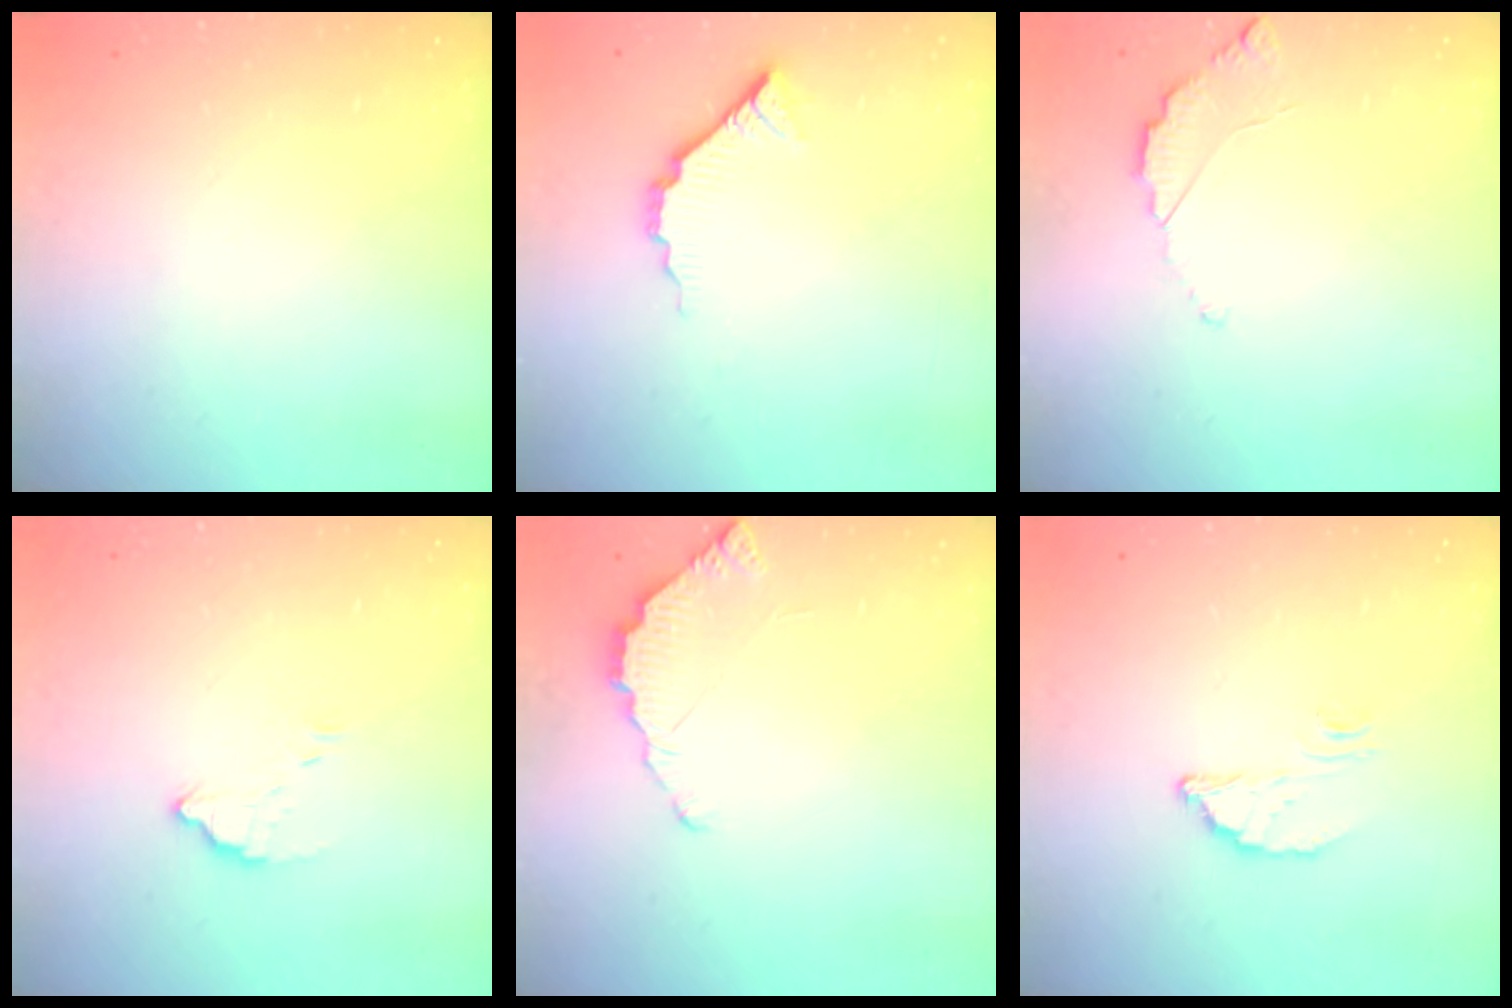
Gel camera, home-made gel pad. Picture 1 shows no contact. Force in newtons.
{"total": 6.1, "press": 6.1, "slide": 0.6}
{"total": 2.9, "press": 2.9, "slide": 0.3}
{"total": 3.1, "press": 3.1, "slide": 0.2}
{"total": 2.8, "press": 2.8, "slide": 0.3}
{"total": 3.3, "press": 3.3, "slide": 0.2}